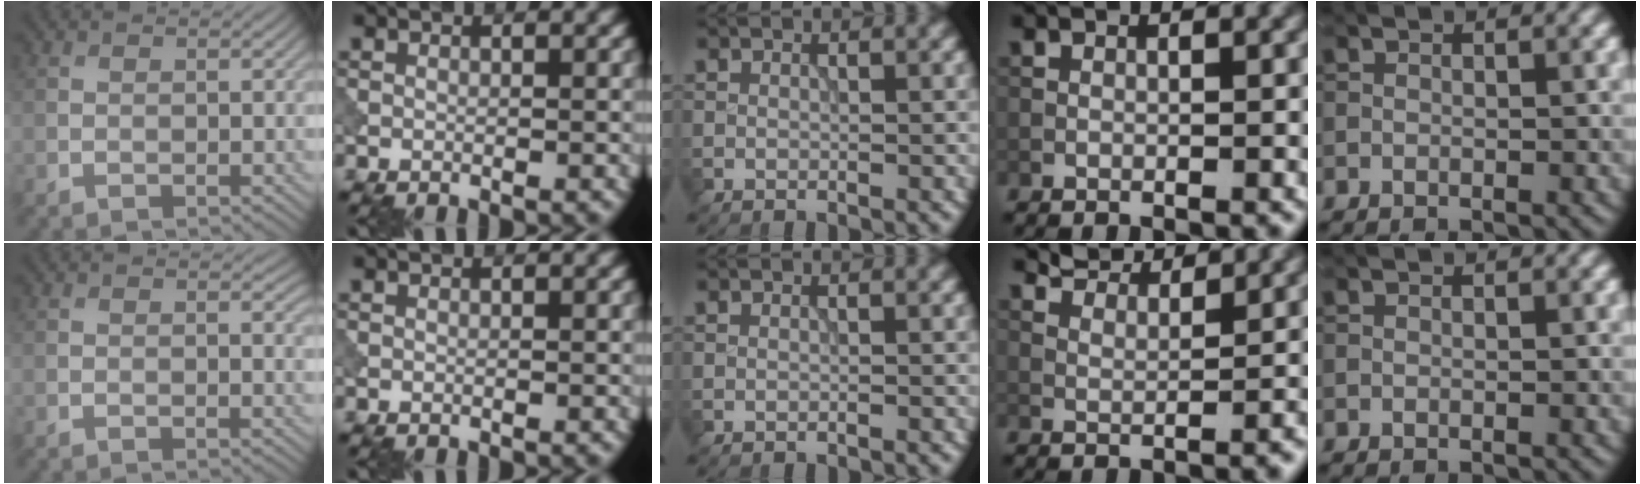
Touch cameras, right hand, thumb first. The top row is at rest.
{"thumb": {"total": 0.6, "force": [0.2, 0.2, 0.6], "torque": [-0.005, -0.005, 0.002]}, "ring": {"total": 3.5, "force": [3.2, 0.5, 1.4], "torque": [-0.031, -0.005, 0.054]}}